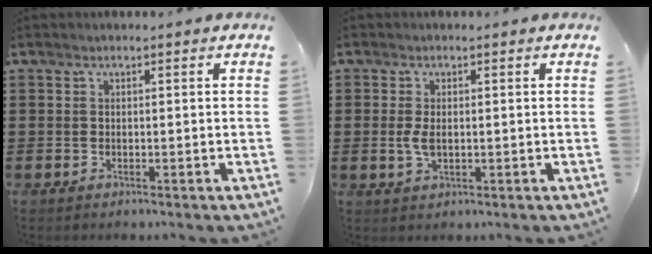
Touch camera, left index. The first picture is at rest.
{"total": 3.0, "force": [0.1, 1.5, 2.6], "torque": [-0.066, -0.002, -0.004]}